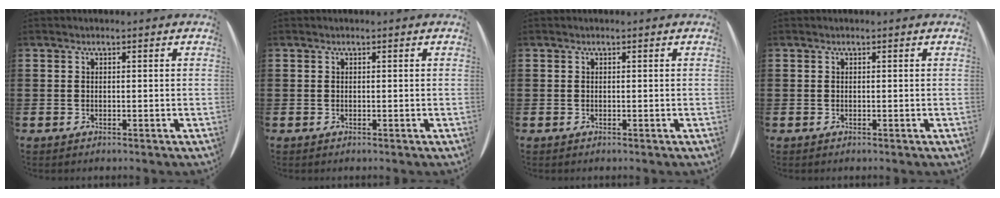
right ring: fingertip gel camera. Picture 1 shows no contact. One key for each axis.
{"total": 0.0}
{"total": 0.0}
{"total": 0.0}